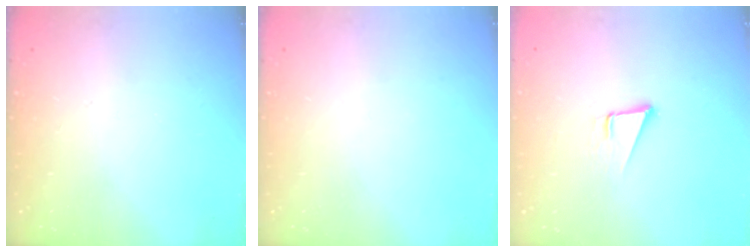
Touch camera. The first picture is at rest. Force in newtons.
{"total": 0.0}
{"total": 3.7, "press": 2.9, "slide": 2.2}